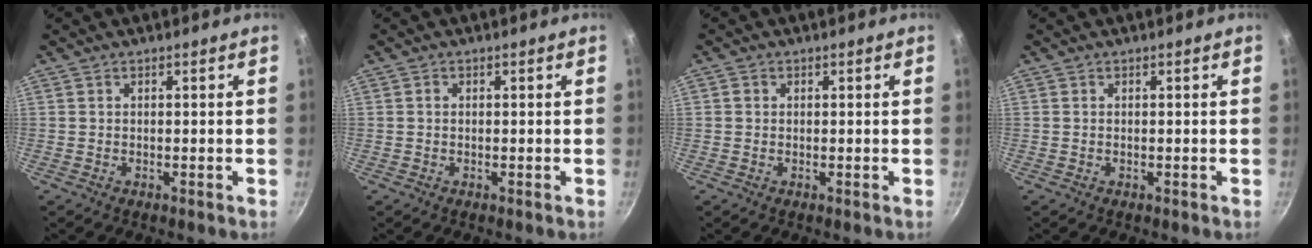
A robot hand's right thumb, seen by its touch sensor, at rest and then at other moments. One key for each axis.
{"total": 0.6, "fx": 0.1, "fy": 0.5, "fz": 0.3, "tx": -0.006, "ty": 0.004, "tz": -0.001}
{"total": 1.0, "fx": 0.1, "fy": 1.0, "fz": 0.3, "tx": -0.002, "ty": 0.002, "tz": -0.001}
{"total": 0.0}